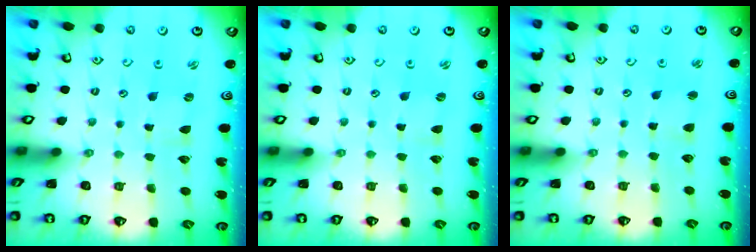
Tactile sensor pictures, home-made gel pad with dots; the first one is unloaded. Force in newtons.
{"total": 1.2, "press": 1.2, "slide": 0.4}
{"total": 2.2, "press": 2.2, "slide": 0.2}